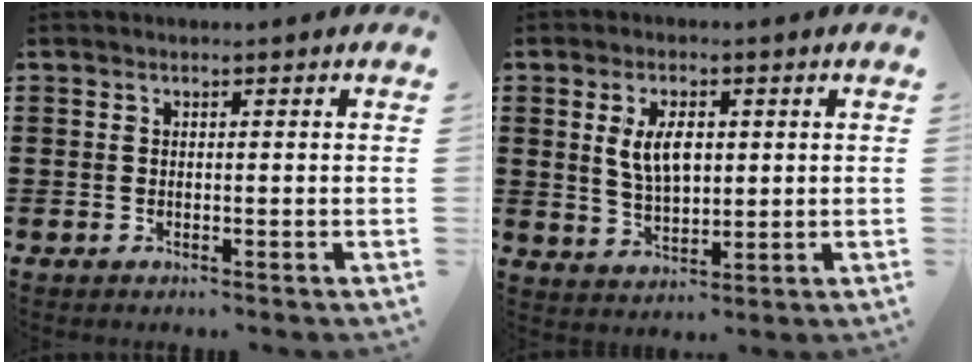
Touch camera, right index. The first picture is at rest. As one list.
[{"total": 5.8, "force": [1.2, 2.9, 4.8], "torque": [-0.093, 0.006, 0.018]}]